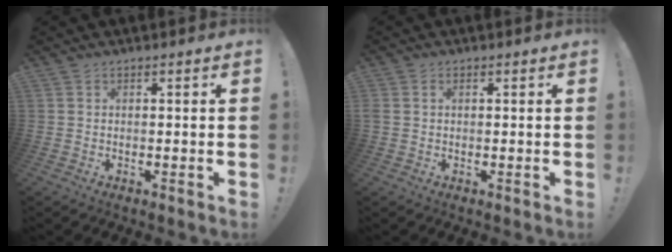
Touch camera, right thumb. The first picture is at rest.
{"total": 1.0, "force": [0.3, 0.8, 0.5], "torque": [-0.017, 0.005, 0.007]}